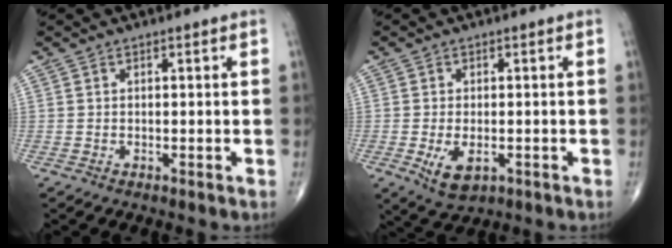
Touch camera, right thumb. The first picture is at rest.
{"total": 5.5, "force": [-1.6, 3.0, 4.3], "torque": [-0.075, -0.009, -0.018]}